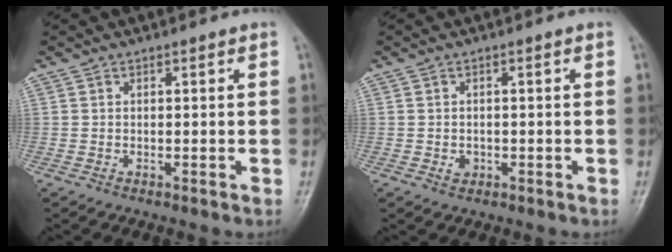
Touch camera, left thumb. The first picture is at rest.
{"total": 1.7, "force": [-0.6, 1.4, 0.8], "torque": [-0.007, 0.005, -0.006]}